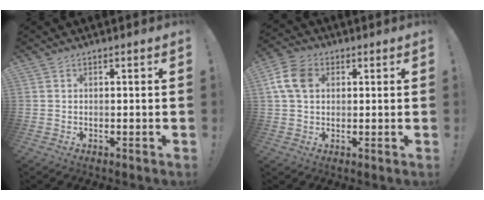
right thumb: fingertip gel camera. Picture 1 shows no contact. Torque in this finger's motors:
{"motor_torque": [1.09, 1.10, 0.31, -0.27, 0.01]}